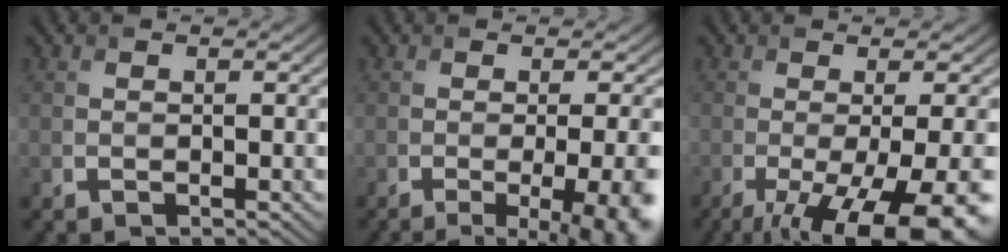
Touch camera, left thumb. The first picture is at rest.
{"total": 10.9, "force": [-3.6, 3.8, 9.6], "torque": [-0.085, -0.006, -0.037]}
{"total": 13.7, "force": [-6.3, 4.0, 11.4], "torque": [-0.163, -0.020, -0.079]}